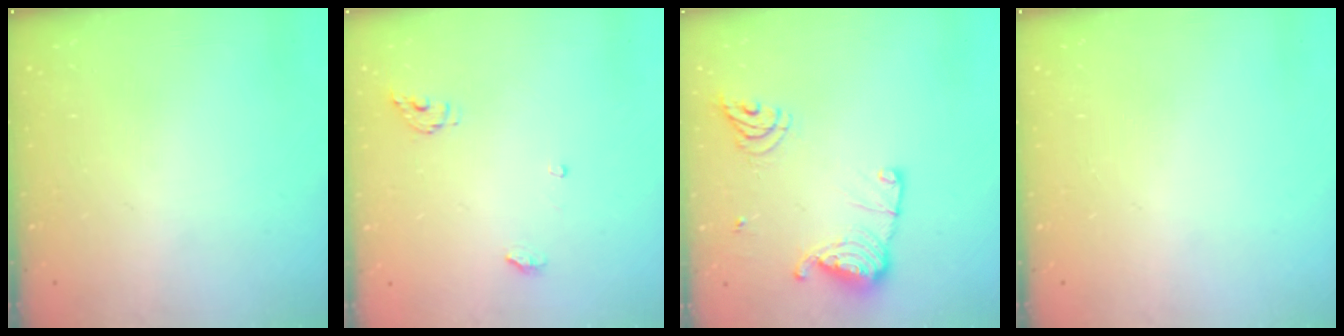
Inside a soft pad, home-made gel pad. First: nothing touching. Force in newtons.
{"total": 4.3, "press": 4.3, "slide": 0.4}
{"total": 13.2, "press": 13.2, "slide": 1.2}
{"total": 0.0}